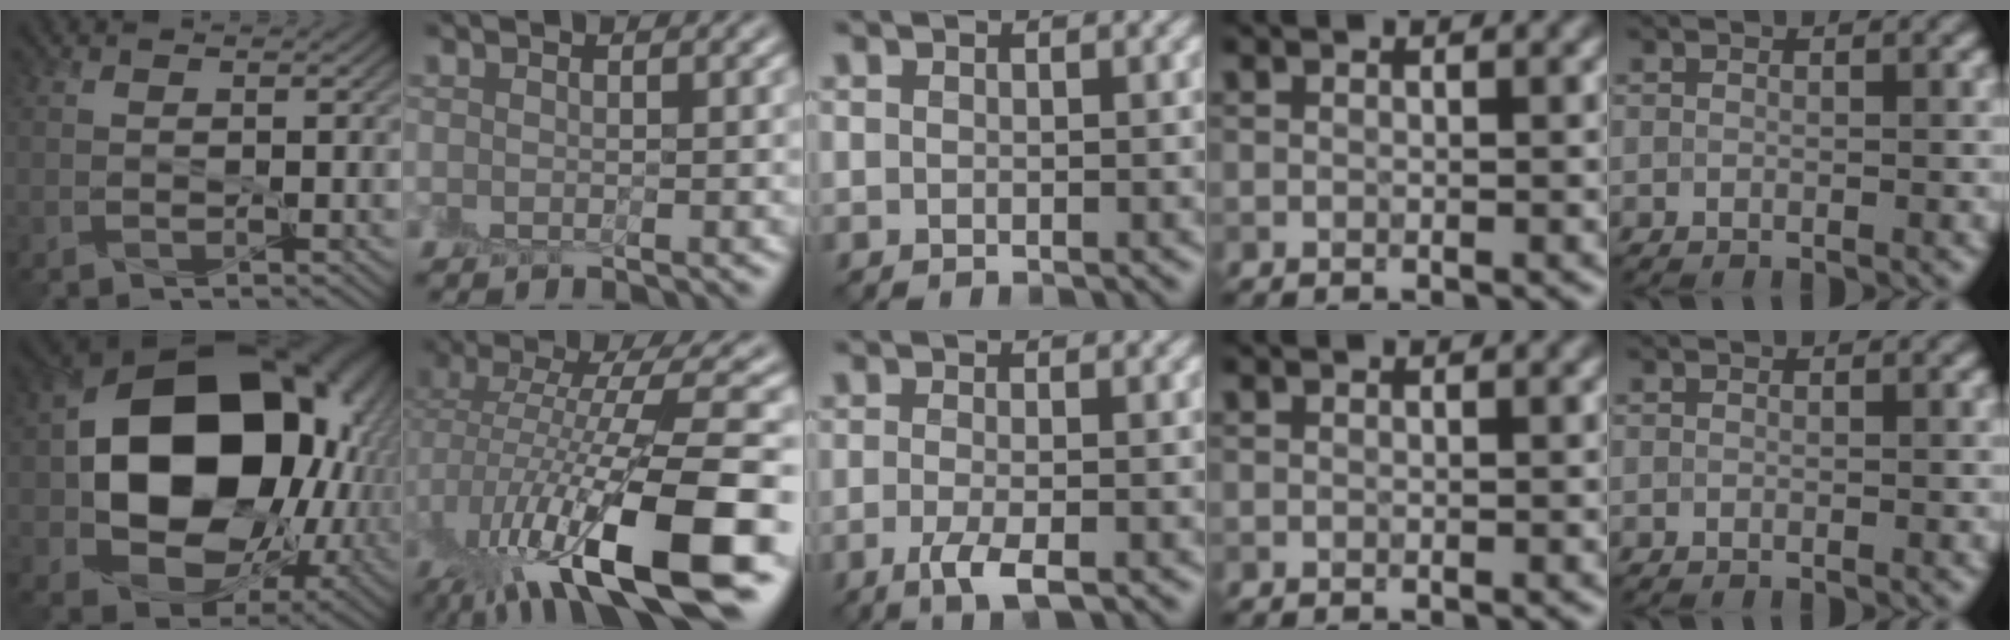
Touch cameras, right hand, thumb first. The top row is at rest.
{"thumb": {"total": 20.8, "force": [1.0, 15.9, 13.4], "torque": [-0.254, -0.054, 0.051]}, "index": {"total": 13.8, "force": [-4.2, 4.1, 12.5], "torque": [-0.228, -0.005, -0.065]}, "middle": {"total": 2.9, "force": [-1.4, 0.7, 2.5], "torque": [-0.050, -0.007, -0.030]}}